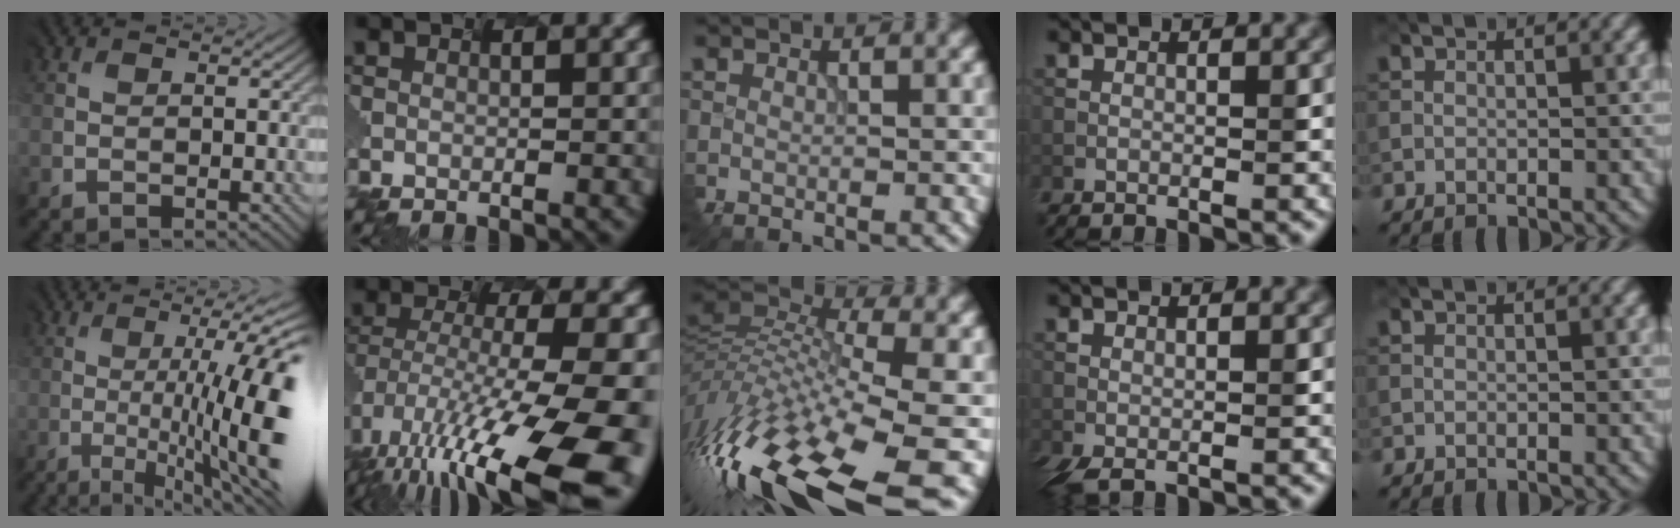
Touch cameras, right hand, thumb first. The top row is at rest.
{"thumb": {"total": 14.3, "force": [-2.4, 3.6, 13.6], "torque": [-0.169, 0.001, -0.022]}, "index": {"total": 15.2, "force": [-8.8, 3.9, 11.7], "torque": [-0.249, -0.025, -0.107]}, "middle": {"total": 14.9, "force": [-6.7, 4.8, 12.5], "torque": [-0.276, 0.003, -0.116]}, "ring": {"total": 1.9, "force": [0.1, 0.7, 1.8], "torque": [-0.039, 0.000, 0.002]}}